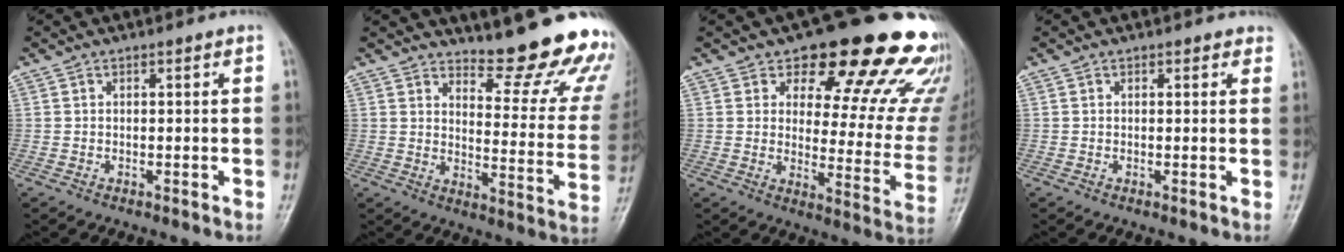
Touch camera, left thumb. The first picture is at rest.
{"total": 19.7, "force": [17.5, 4.4, 8.0], "torque": [-0.062, -0.170, 0.208]}
{"total": 22.9, "force": [16.6, 9.2, 12.9], "torque": [-0.108, -0.090, 0.199]}
{"total": 1.5, "force": [1.1, 0.9, 0.5], "torque": [0.016, -0.002, 0.004]}